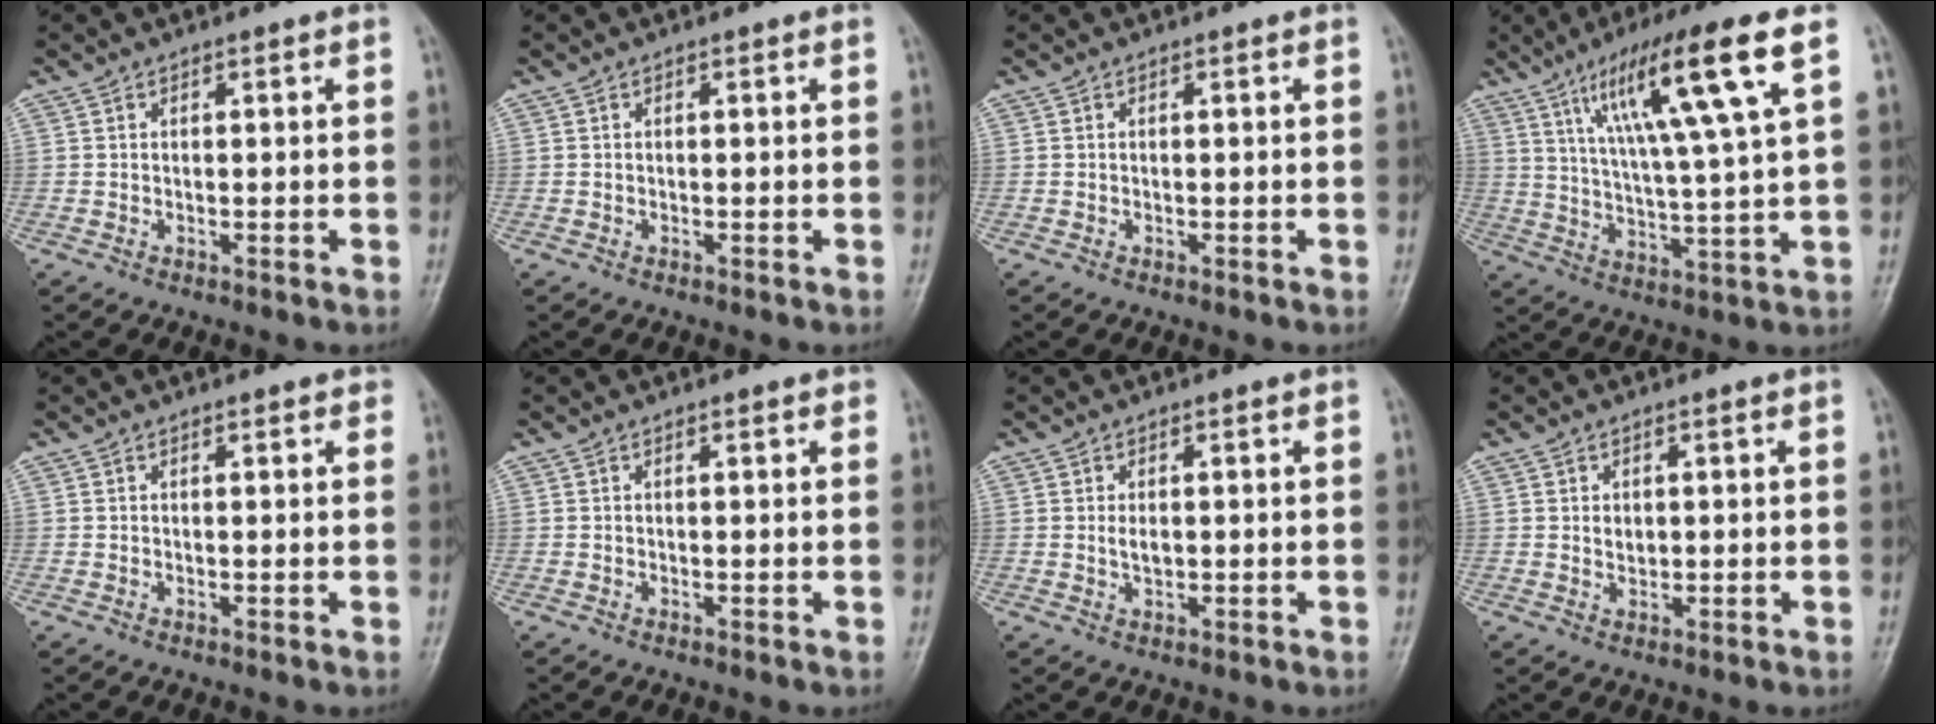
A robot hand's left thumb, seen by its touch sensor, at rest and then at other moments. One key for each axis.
{"total": 0.0}
{"total": 0.0}
{"total": 17.0, "fx": 7.8, "fy": 1.4, "fz": 15.1, "tx": -0.264, "ty": -0.017, "tz": 0.132}
{"total": 1.3, "fx": 0.9, "fy": 0.5, "fz": 0.8, "tx": -0.007, "ty": -0.003, "tz": 0.009}
{"total": 1.0, "fx": 0.7, "fy": 0.3, "fz": 0.7, "tx": -0.008, "ty": -0.002, "tz": 0.007}
{"total": 1.9, "fx": 0.4, "fy": 1.0, "fz": 1.6, "tx": -0.024, "ty": -0.003, "tz": 0.009}
{"total": 1.7, "fx": 0.6, "fy": 1.2, "fz": 1.1, "tx": -0.011, "ty": -0.004, "tz": 0.011}